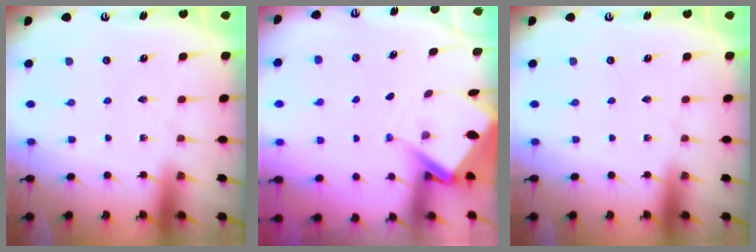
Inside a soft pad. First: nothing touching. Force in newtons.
{"total": 6.1, "press": 6.1, "slide": 0.6}
{"total": 0.0}